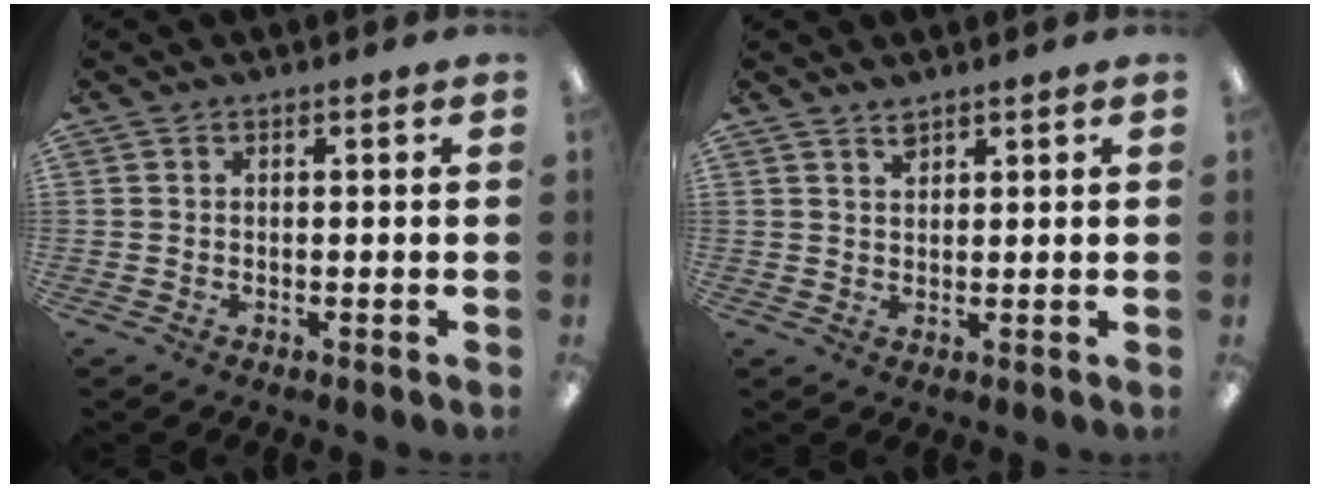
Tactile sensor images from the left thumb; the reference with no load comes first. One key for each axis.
{"total": 2.2, "fx": 1.9, "fy": 0.6, "fz": 0.7, "tx": -0.017, "ty": -0.002, "tz": 0.036}